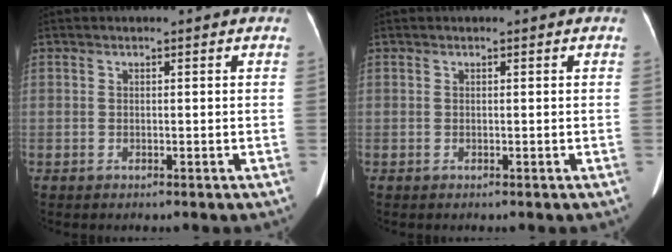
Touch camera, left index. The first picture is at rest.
{"total": 0.0}